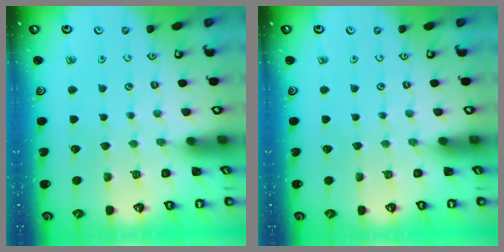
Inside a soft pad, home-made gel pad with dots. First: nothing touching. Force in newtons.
{"total": 0.0}